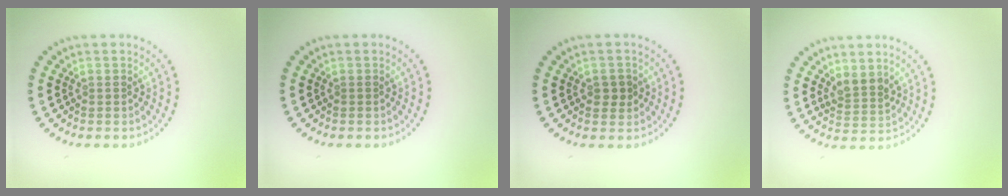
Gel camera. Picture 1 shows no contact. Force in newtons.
{"total": 0.0}
{"total": 1.6, "press": 1.6, "slide": 0.2}
{"total": 2.2, "press": 1.9, "slide": 1.2}